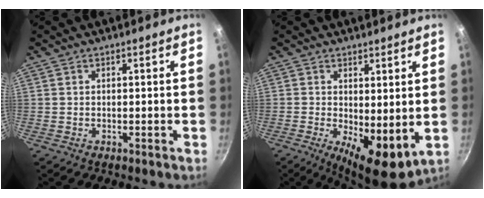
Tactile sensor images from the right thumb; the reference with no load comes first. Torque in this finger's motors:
{"motor_torque": [-0.11, 0.66, 1.07, -0.11, 0.07]}